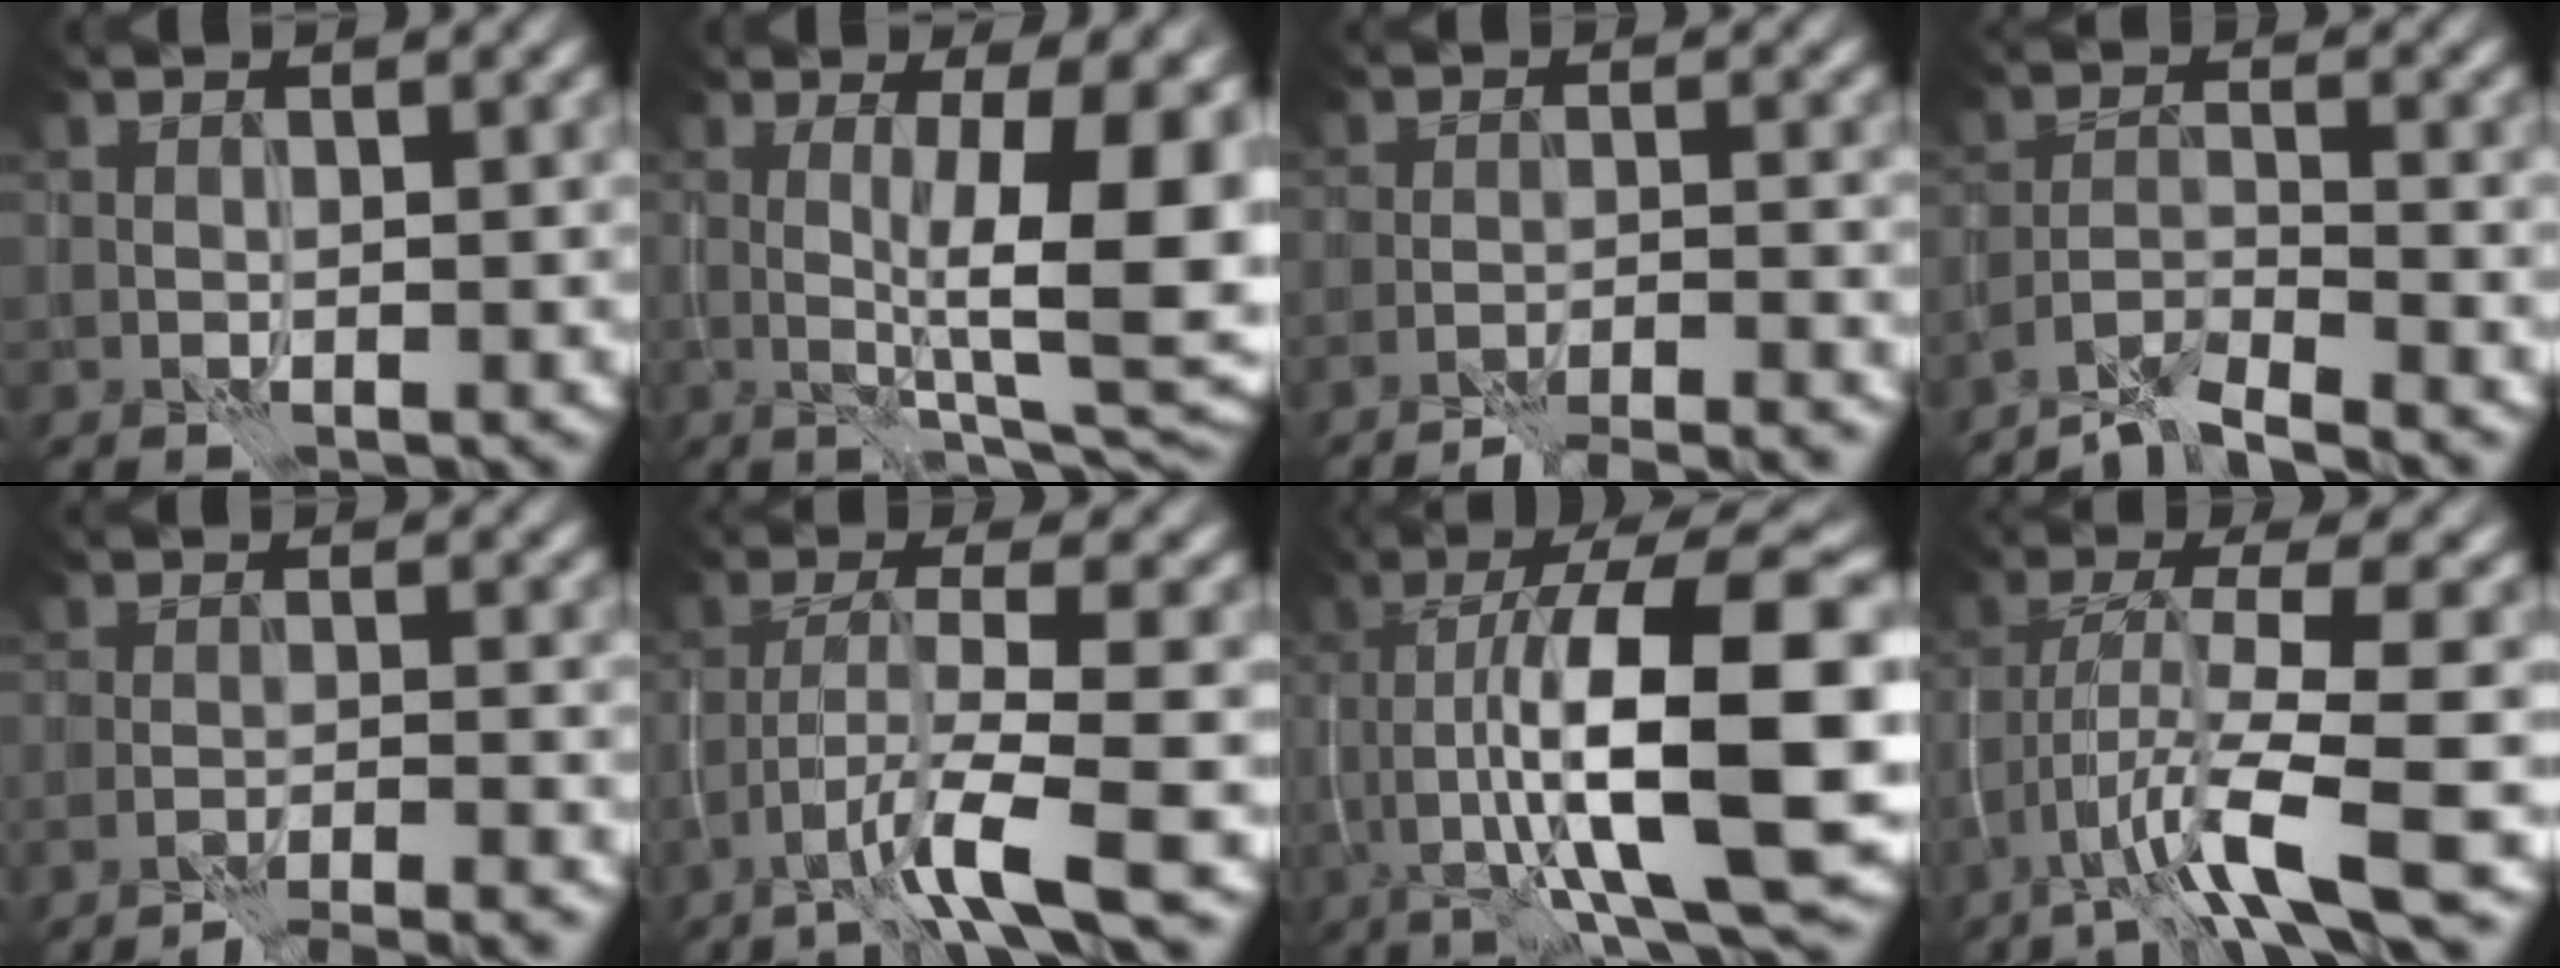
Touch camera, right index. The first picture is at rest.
{"total": 10.8, "force": [1.0, 2.9, 10.4], "torque": [-0.142, -0.005, 0.023]}
{"total": 8.8, "force": [-8.3, 1.4, 2.8], "torque": [-0.035, 0.005, -0.108]}
{"total": 4.6, "force": [-4.3, 0.5, 1.6], "torque": [-0.027, 0.001, -0.081]}
{"total": 7.2, "force": [-6.8, 1.0, 2.3], "torque": [-0.031, 0.004, -0.094]}
{"total": 5.4, "force": [-3.2, 0.5, 4.3], "torque": [-0.074, 0.006, -0.062]}
{"total": 14.4, "force": [-0.9, 3.4, 14.0], "torque": [-0.202, 0.024, -0.004]}
{"total": 7.6, "force": [-4.1, 1.0, 6.3], "torque": [-0.110, 0.008, -0.073]}